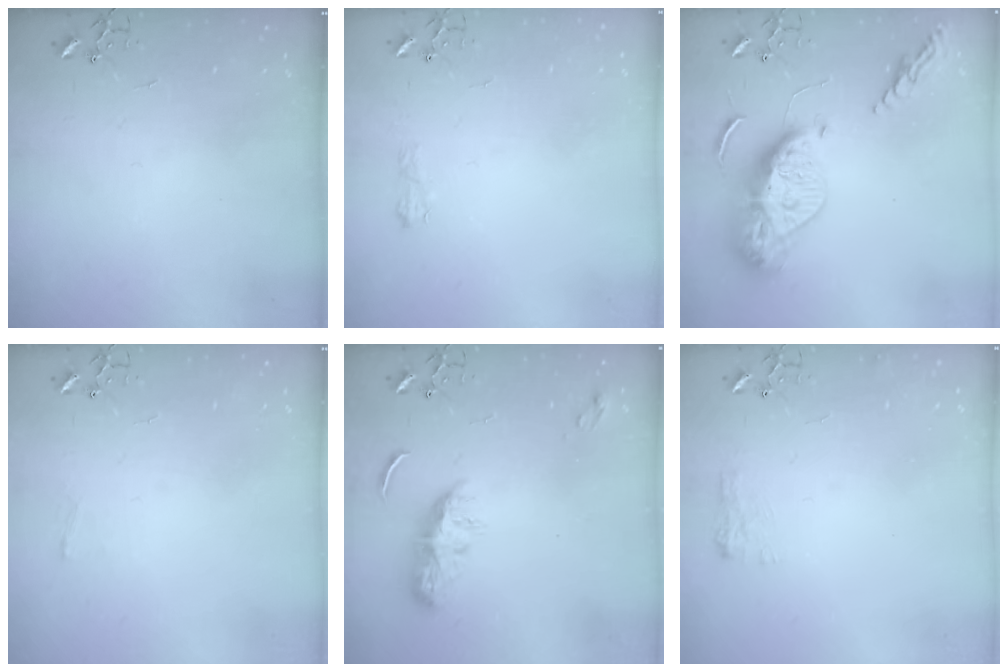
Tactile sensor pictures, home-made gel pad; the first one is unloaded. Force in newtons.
{"total": 6.3, "press": 6.3, "slide": 0.8}
{"total": 18.2, "press": 18.1, "slide": 1.5}
{"total": 4.8, "press": 4.8, "slide": 0.6}
{"total": 8.2, "press": 8.2, "slide": 0.4}
{"total": 7.4, "press": 7.4, "slide": 0.5}